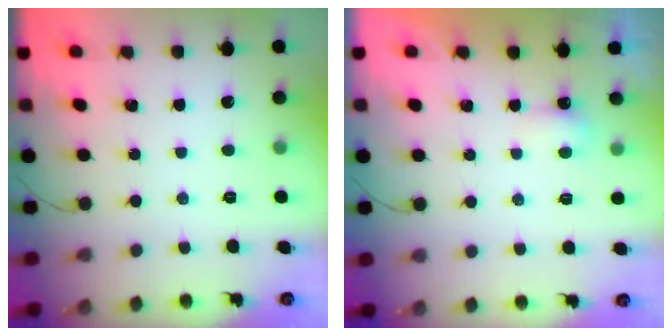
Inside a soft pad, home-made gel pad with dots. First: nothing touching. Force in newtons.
{"total": 3.2, "press": 3.2, "slide": 0.7}